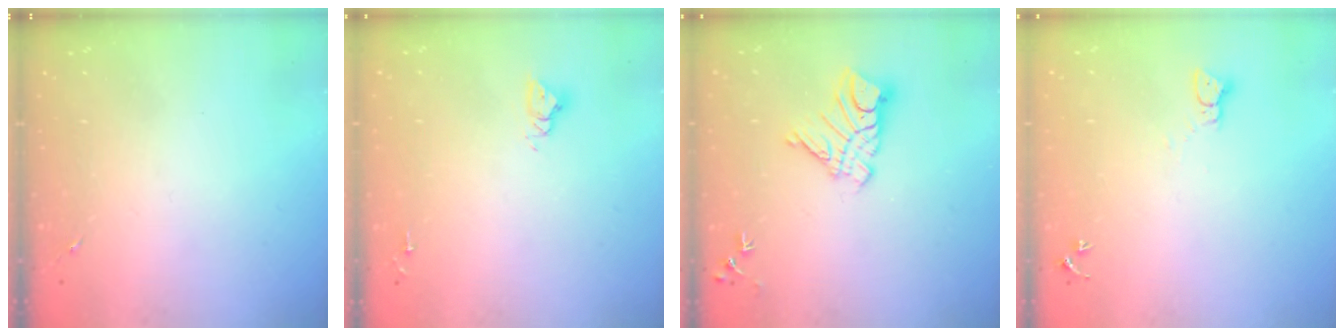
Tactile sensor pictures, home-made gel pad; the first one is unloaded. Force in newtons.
{"total": 4.8, "press": 4.7, "slide": 0.4}
{"total": 11.1, "press": 11.0, "slide": 1.0}
{"total": 2.3, "press": 2.3, "slide": 0.2}